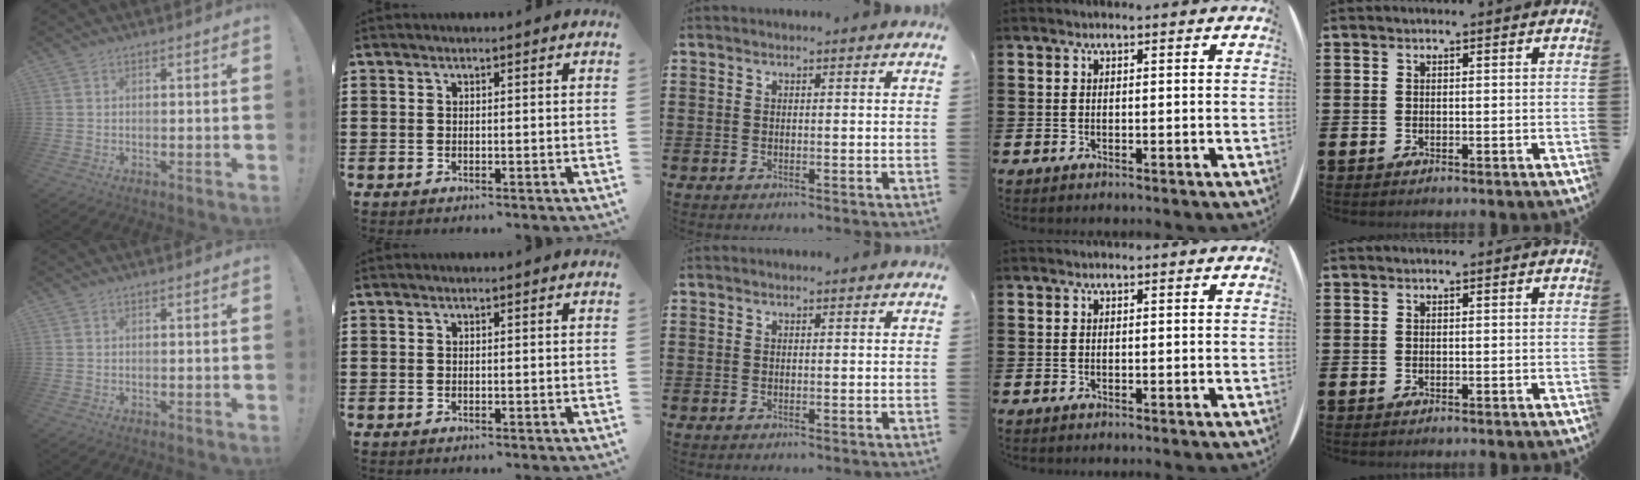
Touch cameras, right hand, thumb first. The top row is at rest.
{}